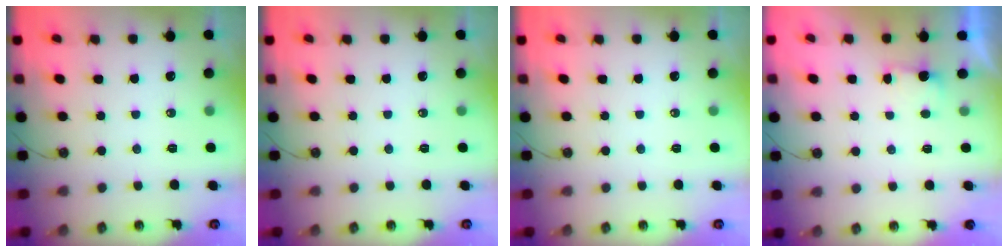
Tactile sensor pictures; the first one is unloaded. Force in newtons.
{"total": 0.0}
{"total": 0.0}
{"total": 0.8, "press": 0.4, "slide": 0.7}